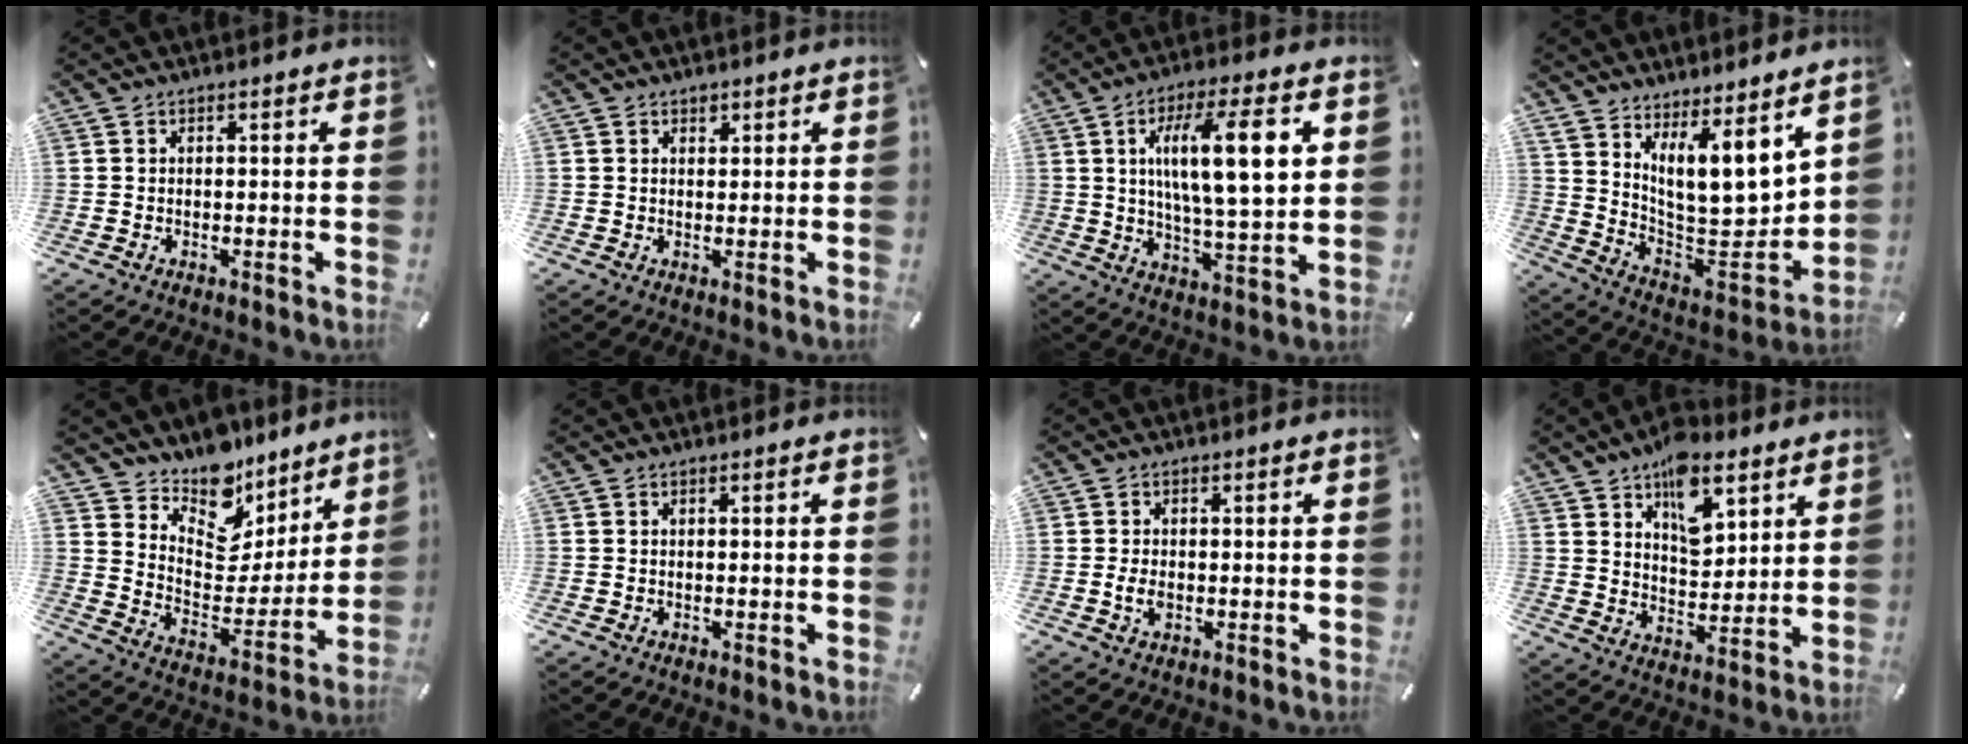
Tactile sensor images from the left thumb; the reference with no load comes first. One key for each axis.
{"total": 1.0, "fx": 0.7, "fy": 0.8, "fz": 0.1, "tx": 0.006, "ty": -0.002, "tz": 0.011}
{"total": 16.0, "fx": 4.6, "fy": 4.6, "fz": 14.6, "tx": -0.249, "ty": -0.005, "tz": 0.064}
{"total": 14.0, "fx": 8.7, "fy": 6.7, "fz": 8.8, "tx": -0.128, "ty": -0.089, "tz": 0.161}
{"total": 13.3, "fx": 11.4, "fy": 6.7, "fz": 1.1, "tx": -0.018, "ty": -0.129, "tz": 0.209}
{"total": 0.0}
{"total": 2.9, "fx": -0.5, "fy": 1.7, "fz": 2.3, "tx": -0.055, "ty": -0.002, "tz": -0.012}
{"total": 12.5, "fx": 7.8, "fy": 7.2, "fz": 6.6, "tx": -0.090, "ty": -0.038, "tz": 0.138}